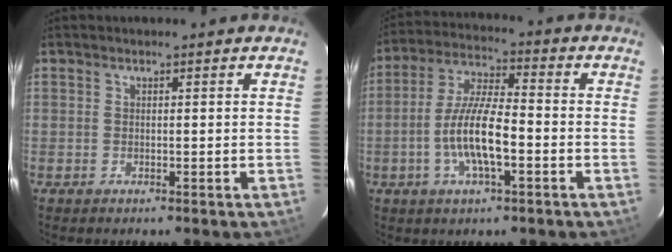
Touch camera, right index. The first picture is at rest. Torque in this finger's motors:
{"motor_torque": [1.44, -0.63, 0.79, 0.21]}